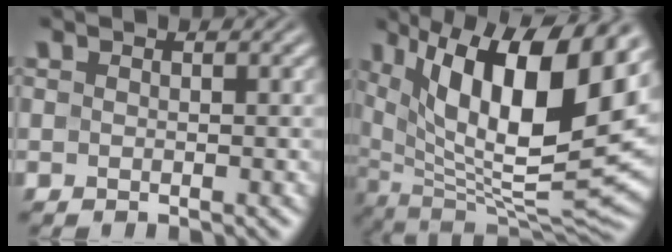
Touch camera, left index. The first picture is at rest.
{"total": 15.6, "force": [6.7, 5.8, 12.8], "torque": [-0.218, 0.001, 0.123]}